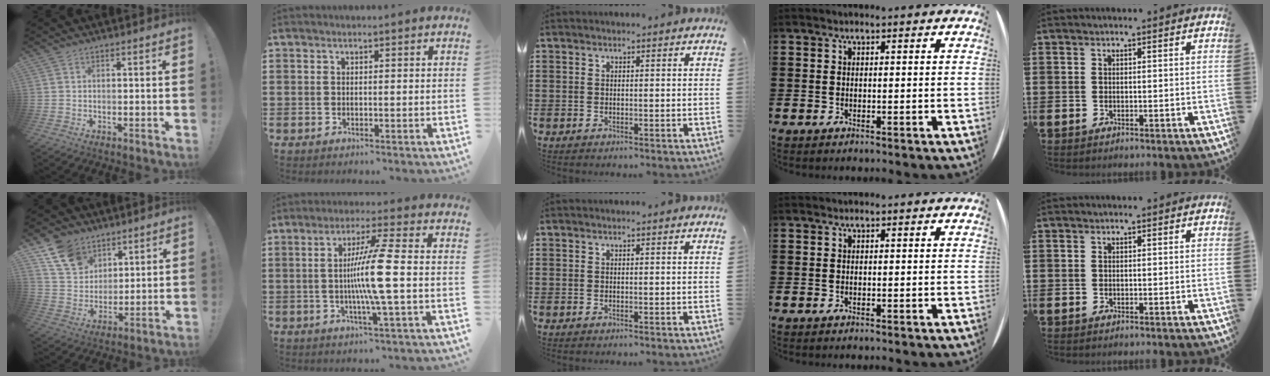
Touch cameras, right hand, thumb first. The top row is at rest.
{"thumb": {"total": 12.8, "force": [8.3, 8.8, 4.5], "torque": [-0.078, -0.050, 0.163]}, "index": {"total": 9.7, "force": [-0.8, -0.3, 9.6], "torque": [-0.190, -0.015, -0.027]}}